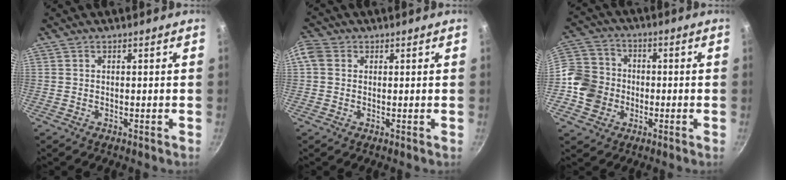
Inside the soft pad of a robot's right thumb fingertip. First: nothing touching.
{"total": 3.5, "force": [0.7, 2.9, 1.8], "torque": [-0.033, 0.006, 0.002]}
{"total": 11.0, "force": [-2.2, 9.7, 4.6], "torque": [-0.061, 0.029, -0.056]}